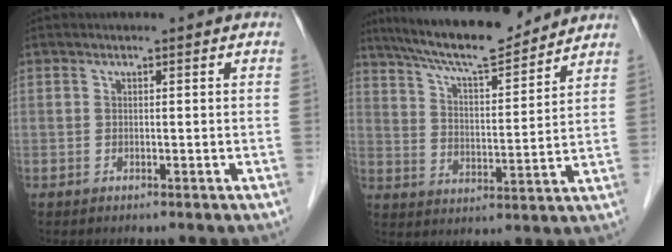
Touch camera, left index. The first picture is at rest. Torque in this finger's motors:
{"motor_torque": [0.49, -0.38, 0.54, 0.15]}